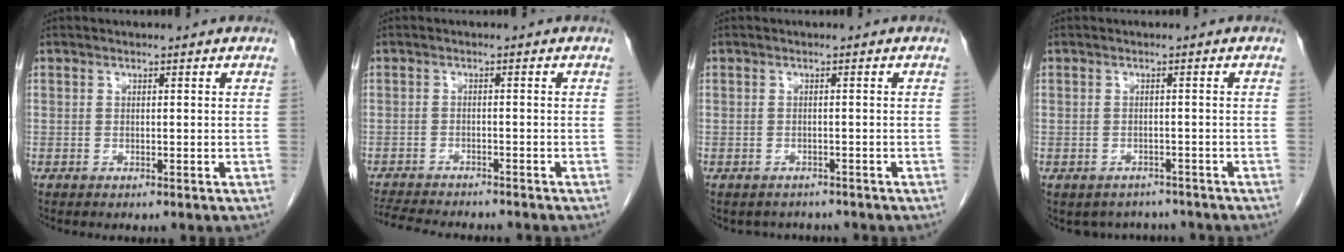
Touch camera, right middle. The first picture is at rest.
{"total": 10.4, "force": [-9.5, 1.5, 3.9], "torque": [-0.068, -0.012, -0.138]}
{"total": 2.6, "force": [-2.3, 1.2, -0.1], "torque": [-0.006, 0.000, -0.032]}
{"total": 5.2, "force": [-4.6, 2.4, 0.3], "torque": [0.003, 0.009, -0.056]}